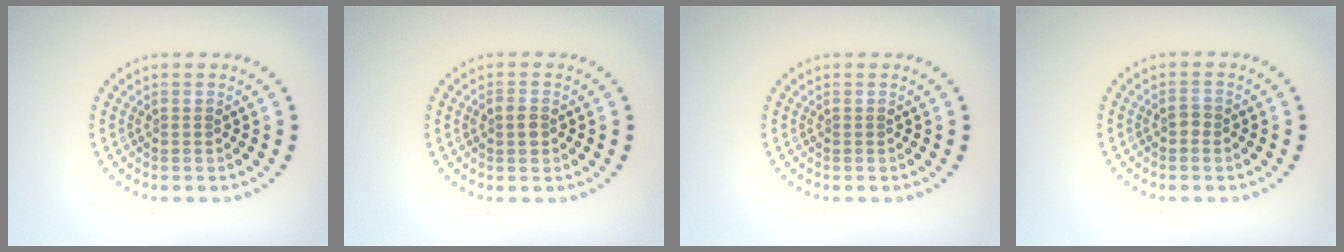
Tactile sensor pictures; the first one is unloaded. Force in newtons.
{"total": 1.5, "press": 1.4, "slide": 0.3}
{"total": 0.0}
{"total": 0.8, "press": 0.8, "slide": 0.3}